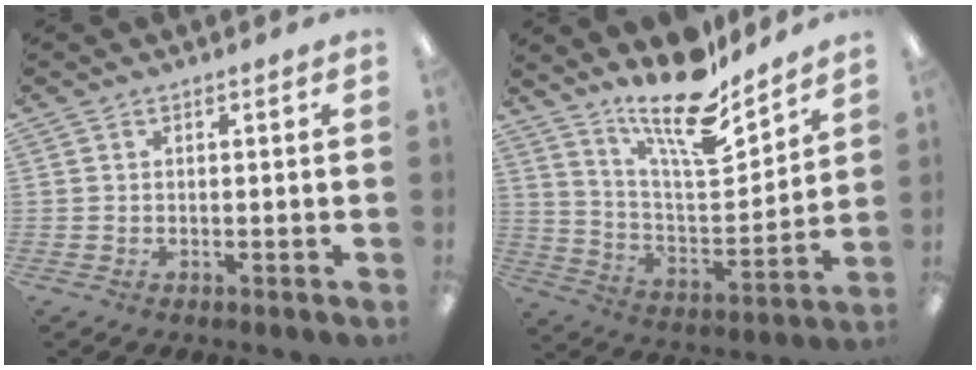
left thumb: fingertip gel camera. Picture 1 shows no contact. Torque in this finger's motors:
{"motor_torque": [0.28, 0.16, 1.45, -1.32, 0.26]}